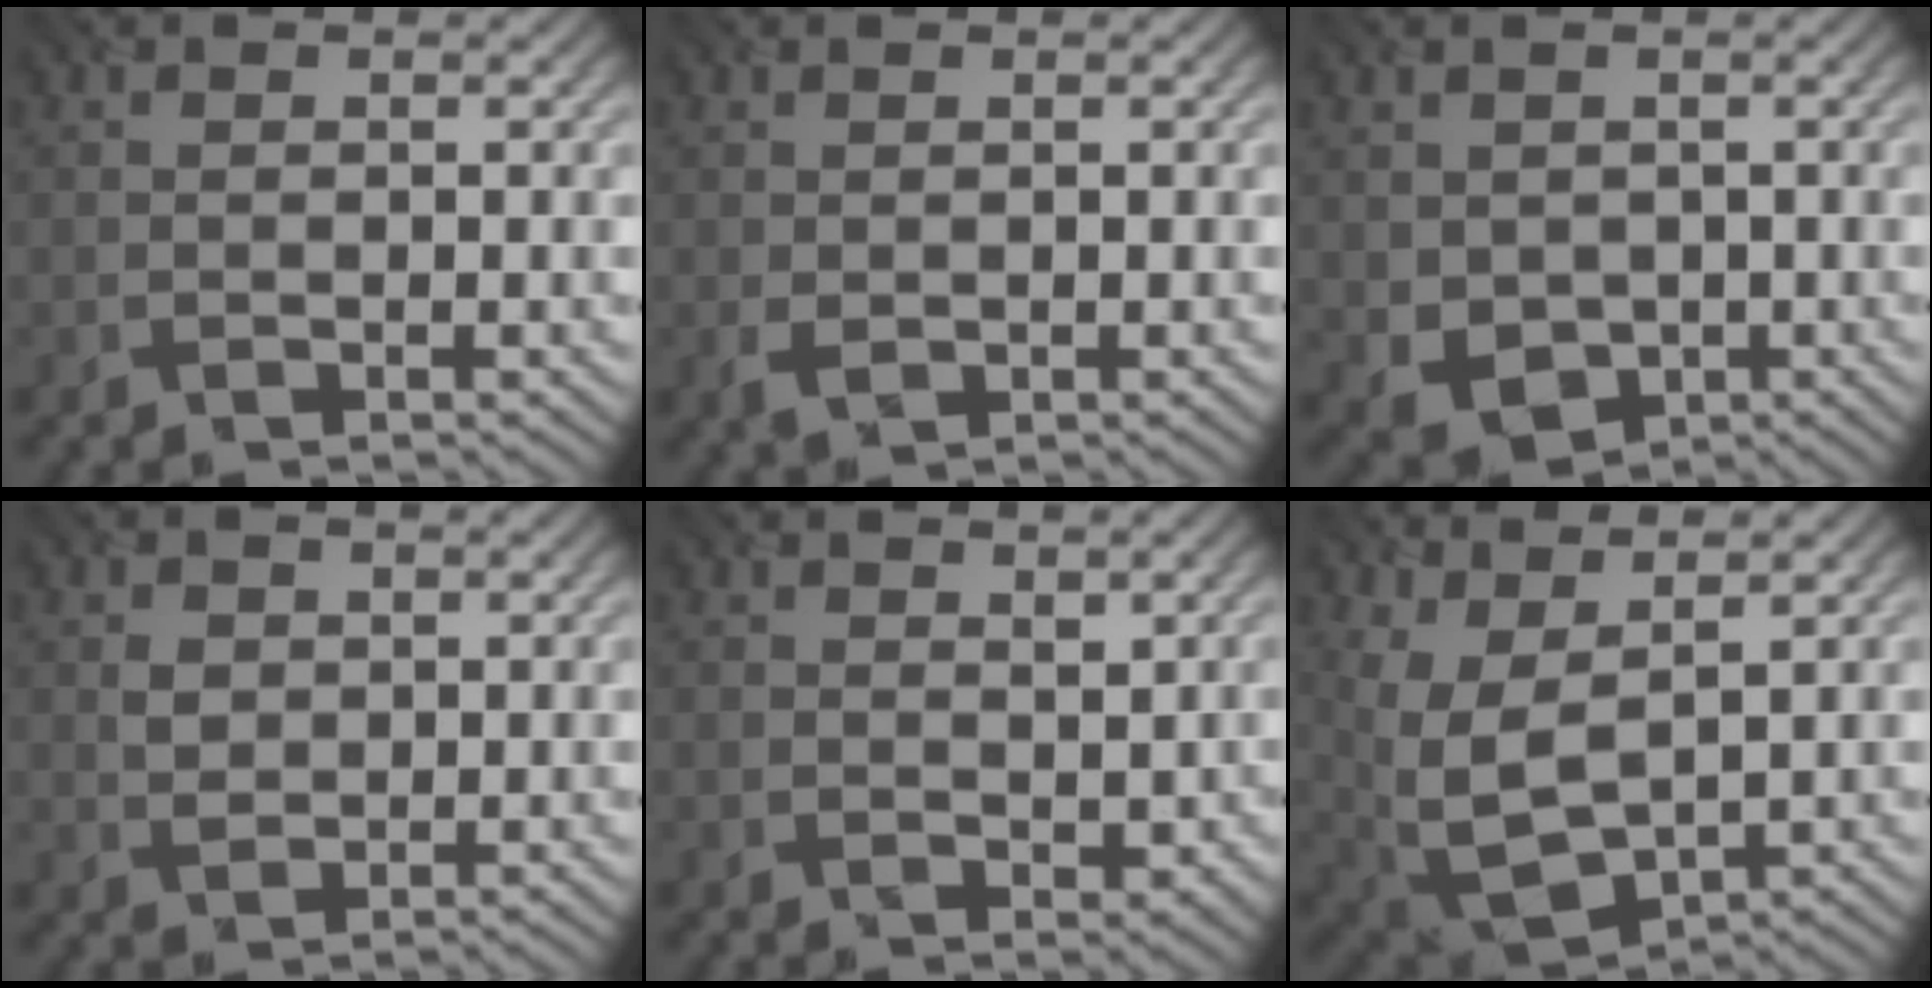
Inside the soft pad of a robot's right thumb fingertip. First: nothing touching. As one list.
[{"total": 1.4, "force": [0.0, 1.0, 1.0], "torque": [-0.029, -0.003, 0.005]}, {"total": 4.0, "force": [0.1, 3.5, 2.1], "torque": [-0.068, -0.017, 0.009]}, {"total": 2.3, "force": [0.6, 1.9, 1.1], "torque": [-0.029, -0.004, 0.012]}, {"total": 1.7, "force": [0.7, 1.1, 1.0], "torque": [-0.019, -0.007, 0.019]}, {"total": 10.4, "force": [3.2, 5.6, 8.2], "torque": [-0.216, -0.015, 0.080]}]